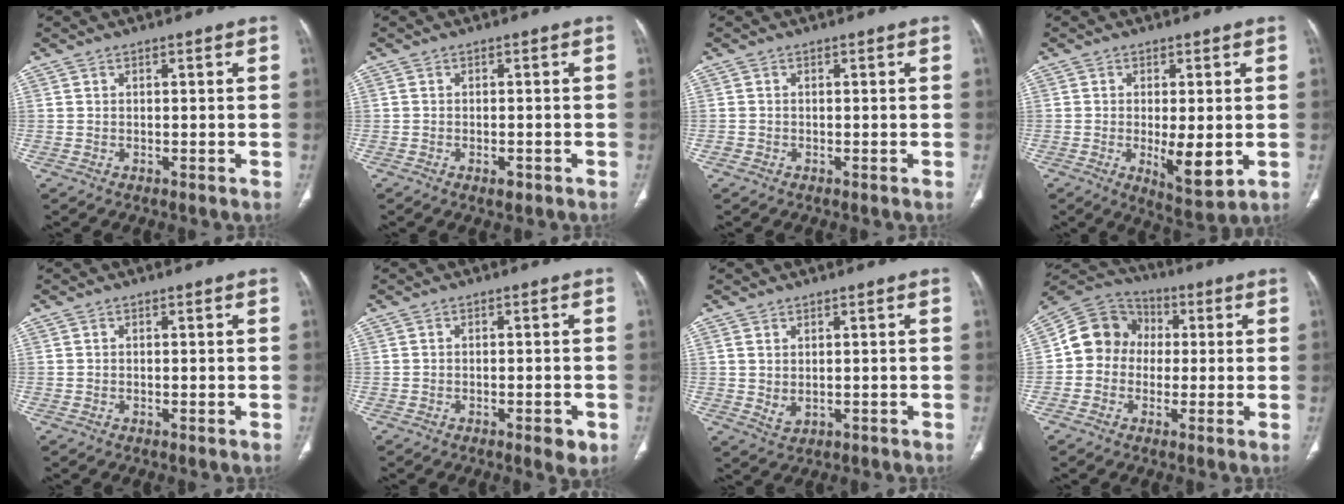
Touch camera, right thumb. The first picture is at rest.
{"total": 1.9, "force": [-1.0, 1.0, 1.2], "torque": [-0.018, 0.001, -0.013]}
{"total": 0.6, "force": [-0.2, 0.5, 0.1], "torque": [-0.003, 0.003, -0.005]}
{"total": 7.8, "force": [-1.2, 2.7, 7.2], "torque": [-0.109, -0.021, -0.012]}
{"total": 0.0}
{"total": 3.2, "force": [-1.7, 1.2, 2.5], "torque": [-0.029, 0.004, -0.021]}
{"total": 2.2, "force": [0.3, 1.6, 1.6], "torque": [-0.027, -0.008, 0.014]}
{"total": 10.8, "force": [0.3, 9.7, 4.7], "torque": [-0.060, 0.030, -0.011]}